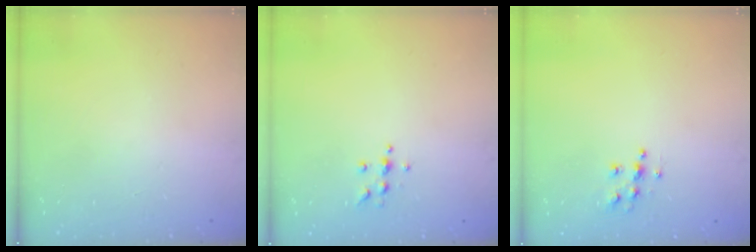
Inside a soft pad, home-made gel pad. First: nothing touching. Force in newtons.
{"total": 5.0, "press": 4.9, "slide": 0.5}
{"total": 6.2, "press": 6.2, "slide": 0.2}